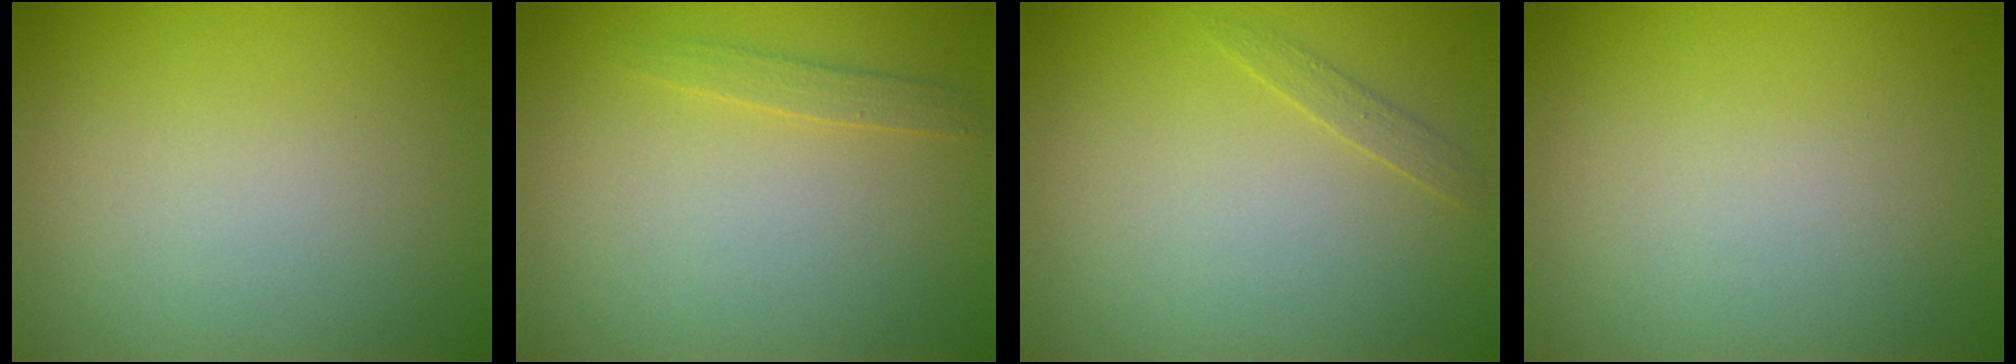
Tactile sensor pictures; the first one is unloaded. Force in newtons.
{"total": 1.0, "press": 1.0, "slide": 0.1}
{"total": 0.8, "press": 0.8, "slide": 0.1}
{"total": 0.0}